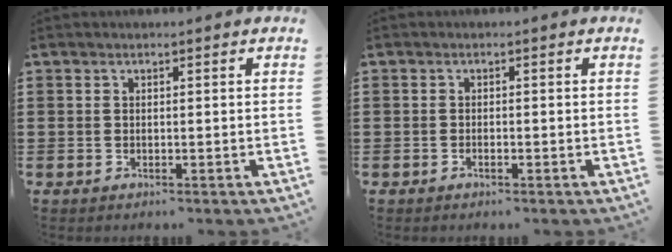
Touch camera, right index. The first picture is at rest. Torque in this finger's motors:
{"motor_torque": [-0.85, 1.29, -0.05, -0.01]}